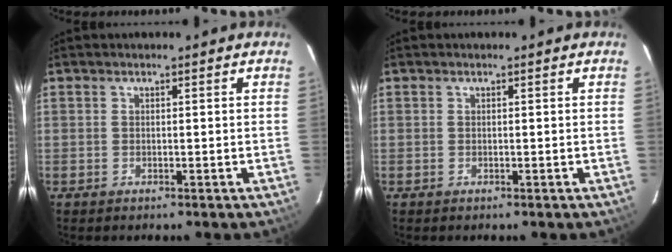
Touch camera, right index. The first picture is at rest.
{"total": 0.0}